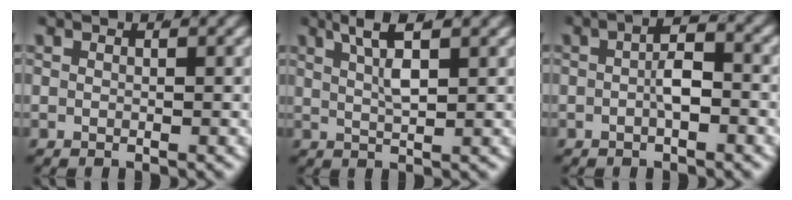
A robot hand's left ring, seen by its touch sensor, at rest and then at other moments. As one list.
[{"total": 4.5, "force": [2.7, 0.6, 3.6], "torque": [-0.060, 0.002, 0.051]}, {"total": 2.7, "force": [-0.7, 0.7, 2.5], "torque": [-0.033, 0.001, -0.013]}]